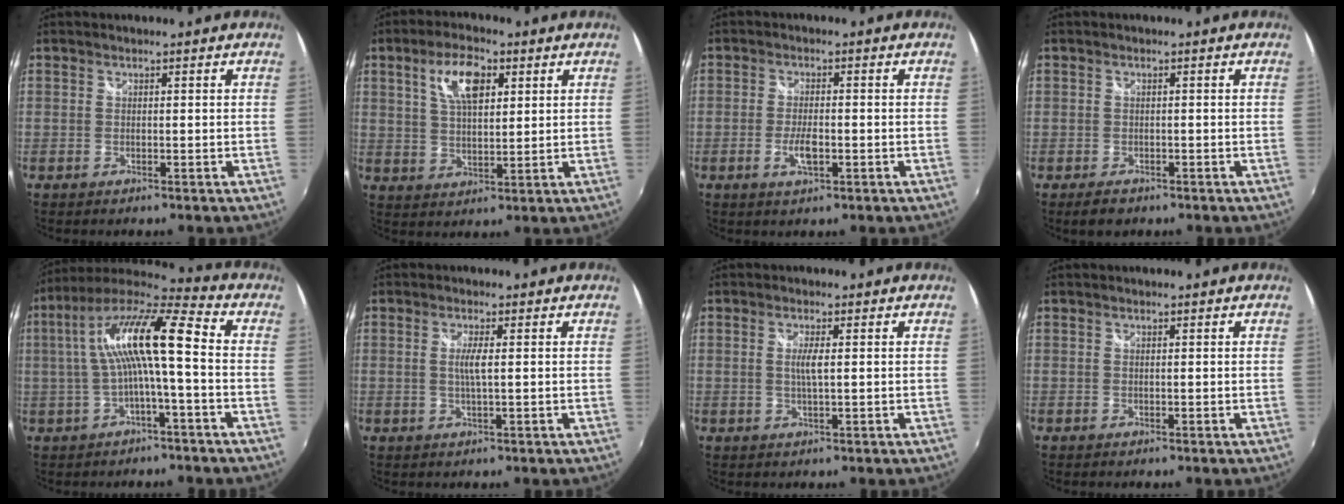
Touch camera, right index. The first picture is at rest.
{"total": 8.8, "force": [3.7, 3.9, 7.0], "torque": [-0.132, 0.015, 0.067]}
{"total": 2.3, "force": [-0.8, 1.0, 1.9], "torque": [-0.037, -0.004, -0.012]}
{"total": 2.6, "force": [-1.6, 1.9, 1.0], "torque": [-0.020, -0.004, -0.024]}
{"total": 14.2, "force": [-0.1, 2.1, 14.0], "torque": [-0.266, 0.023, -0.002]}
{"total": 2.8, "force": [0.2, 0.0, 2.7], "torque": [-0.052, -0.003, 0.002]}
{"total": 2.6, "force": [0.3, 0.1, 2.6], "torque": [-0.049, -0.003, 0.003]}
{"total": 0.0}